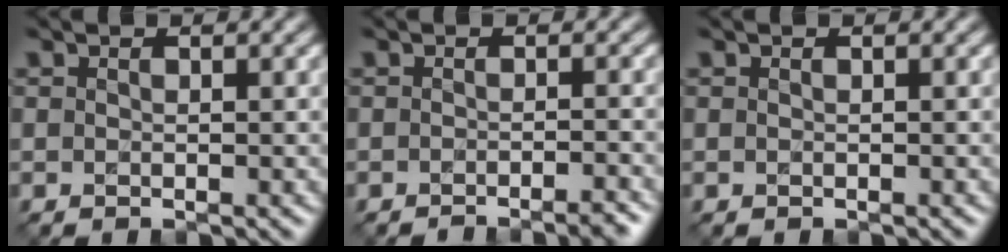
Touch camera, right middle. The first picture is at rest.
{"total": 2.4, "force": [-2.0, 0.4, 1.3], "torque": [-0.007, 0.001, -0.031]}
{"total": 0.0}